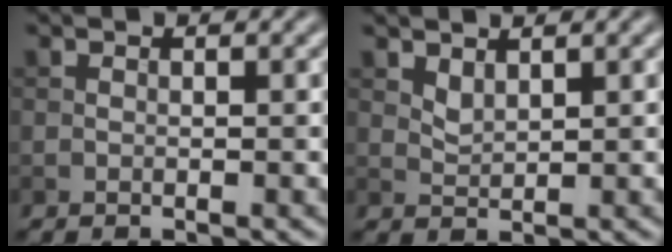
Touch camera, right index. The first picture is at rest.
{"total": 1.3, "force": [1.0, 0.5, 0.7], "torque": [-0.020, -0.003, 0.026]}